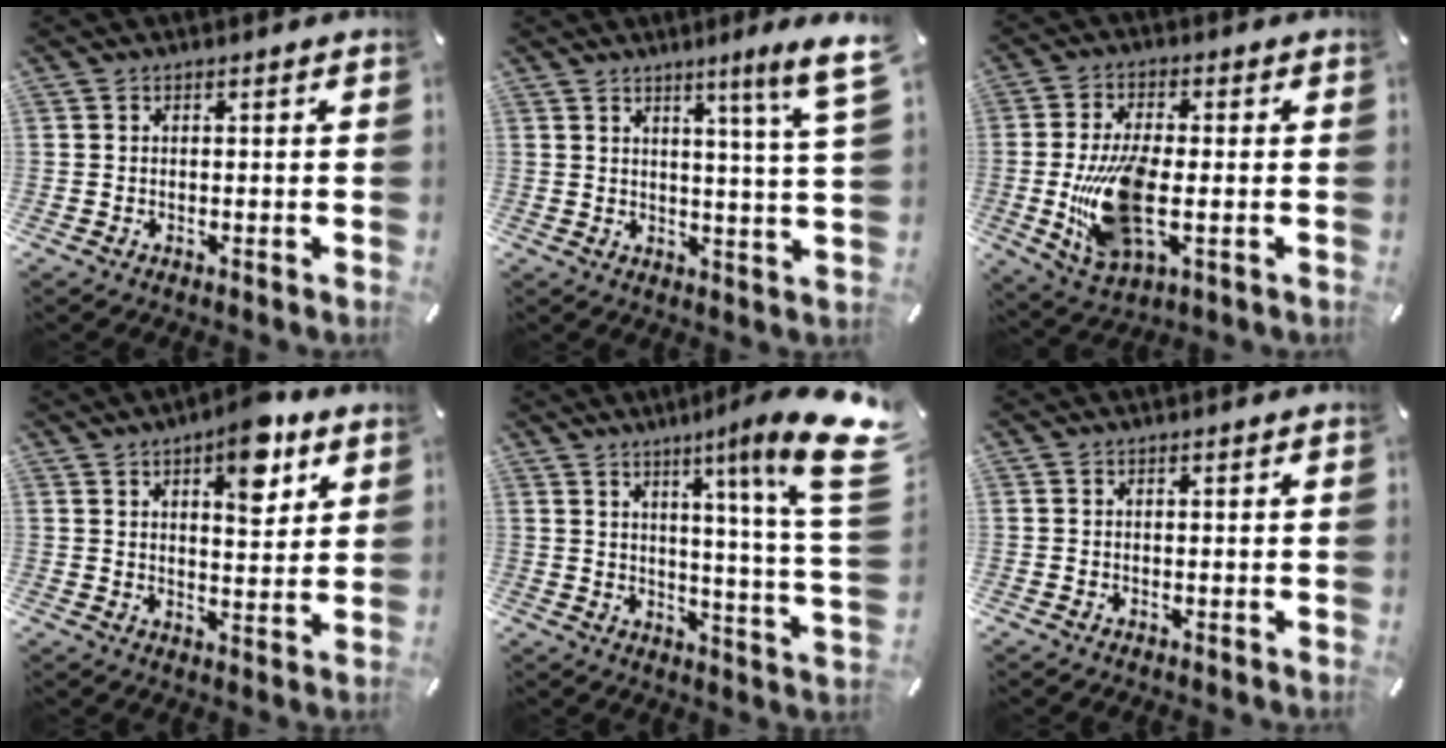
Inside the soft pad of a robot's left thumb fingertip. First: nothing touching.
{"total": 8.9, "force": [5.2, -0.7, 7.2], "torque": [-0.108, -0.037, 0.078]}
{"total": 15.3, "force": [-1.6, 7.4, 13.4], "torque": [-0.272, -0.019, -0.023]}
{"total": 10.7, "force": [6.2, 4.8, 7.3], "torque": [-0.083, -0.033, 0.100]}
{"total": 17.6, "force": [8.6, 1.0, 15.3], "torque": [-0.225, -0.069, 0.115]}
{"total": 0.0}